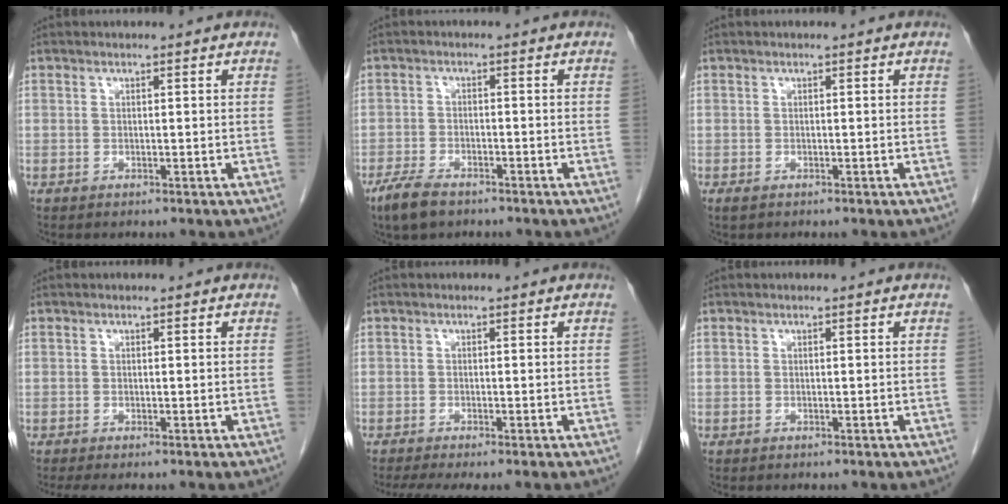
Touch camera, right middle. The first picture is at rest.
{"total": 5.0, "force": [-3.7, 1.8, 2.8], "torque": [-0.062, -0.006, -0.065]}
{"total": 0.8, "force": [-0.5, 0.4, 0.5], "torque": [-0.014, -0.002, -0.004]}
{"total": 1.0, "force": [-0.7, 0.0, 0.7], "torque": [-0.016, -0.004, -0.012]}
{"total": 4.2, "force": [-3.1, 0.4, 2.7], "torque": [-0.045, -0.012, -0.052]}
{"total": 0.0}